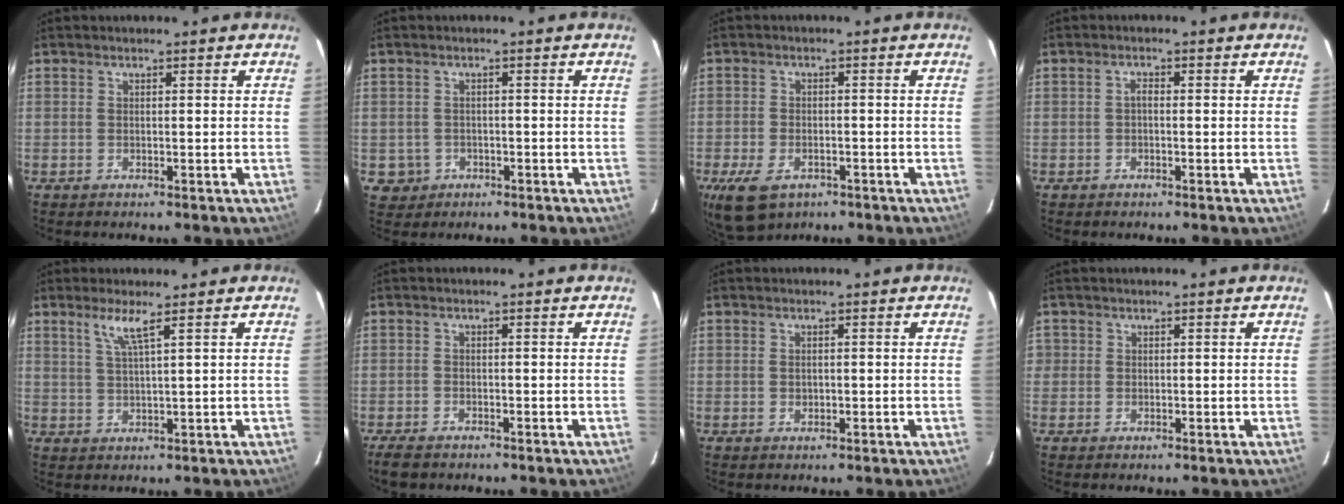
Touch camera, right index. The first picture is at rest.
{"total": 3.7, "force": [-1.2, 3.4, 0.5], "torque": [-0.024, 0.003, -0.006]}
{"total": 8.8, "force": [-5.0, 5.2, 5.1], "torque": [-0.121, -0.022, -0.081]}
{"total": 1.0, "force": [-0.4, 0.7, 0.6], "torque": [-0.010, 0.005, -0.009]}
{"total": 3.6, "force": [2.2, -0.5, 2.8], "torque": [-0.058, -0.004, 0.046]}
{"total": 4.0, "force": [-3.2, 1.7, 1.6], "torque": [-0.048, -0.012, -0.057]}
{"total": 0.8, "force": [0.0, 0.8, 0.3], "torque": [-0.002, 0.001, 0.001]}
{"total": 1.2, "force": [-0.1, 1.2, -0.1], "torque": [0.003, 0.004, -0.002]}